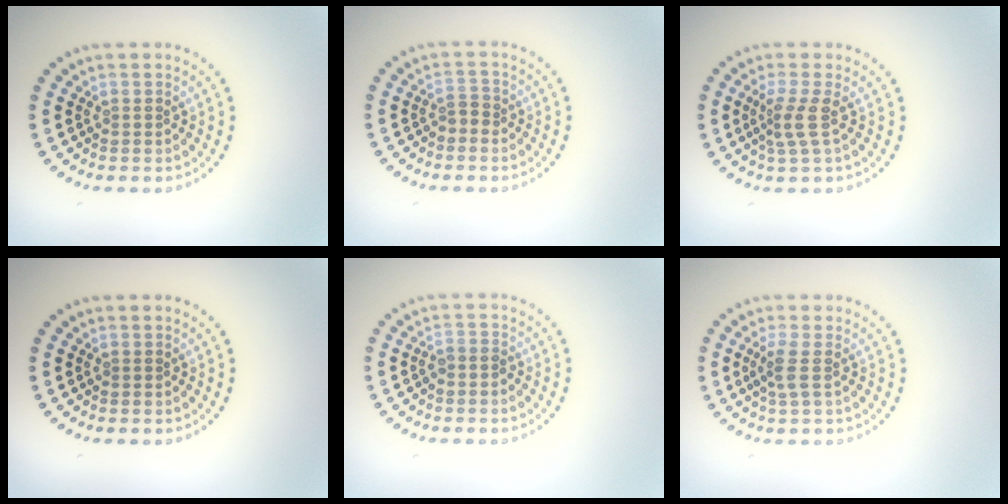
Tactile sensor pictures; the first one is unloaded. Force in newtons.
{"total": 1.2, "press": 1.0, "slide": 0.7}
{"total": 2.3, "press": 1.6, "slide": 1.7}
{"total": 0.0}
{"total": 1.0, "press": 0.7, "slide": 0.7}
{"total": 1.7, "press": 1.4, "slide": 1.0}